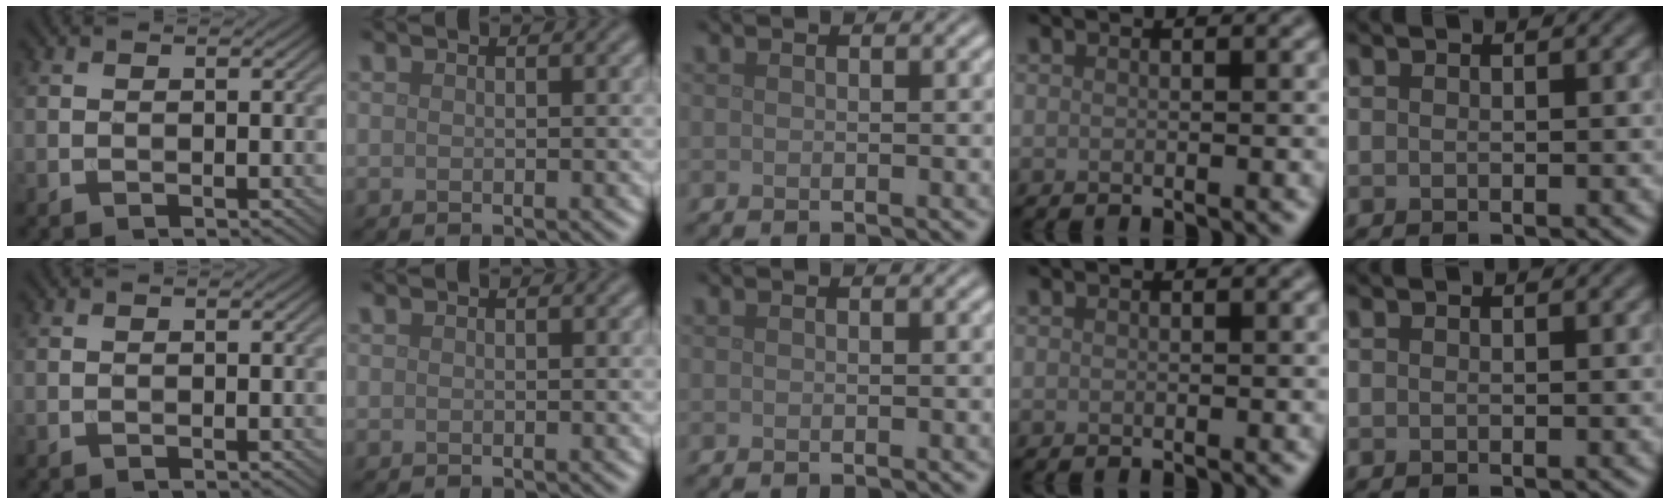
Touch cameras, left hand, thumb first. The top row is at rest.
{}